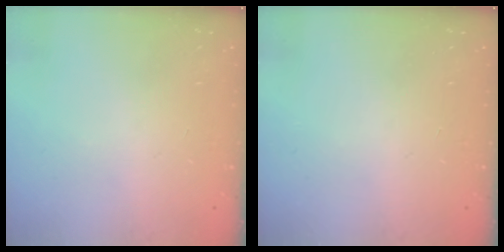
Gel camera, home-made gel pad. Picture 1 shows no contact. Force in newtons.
{"total": 0.0}